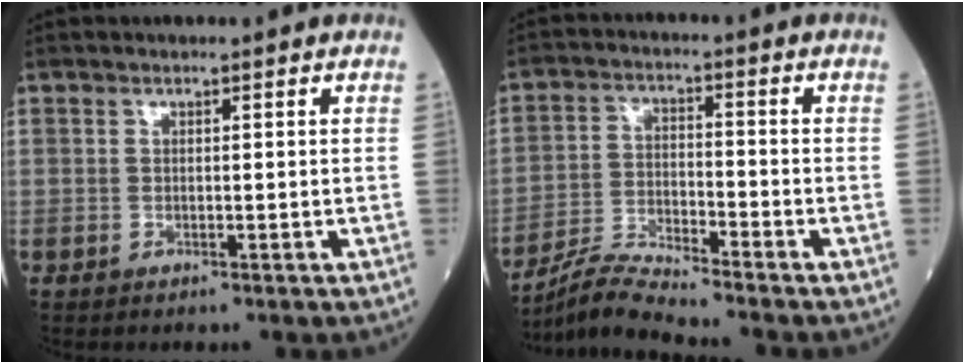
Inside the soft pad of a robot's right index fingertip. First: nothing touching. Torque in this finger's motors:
{"motor_torque": [-0.02, -0.27, 0.00, 0.00]}